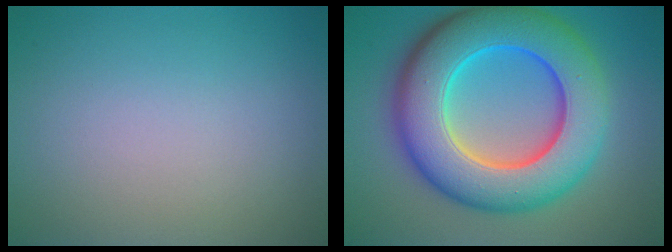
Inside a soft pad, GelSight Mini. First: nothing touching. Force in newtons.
{"total": 12.8, "press": 12.8, "slide": 0.3}